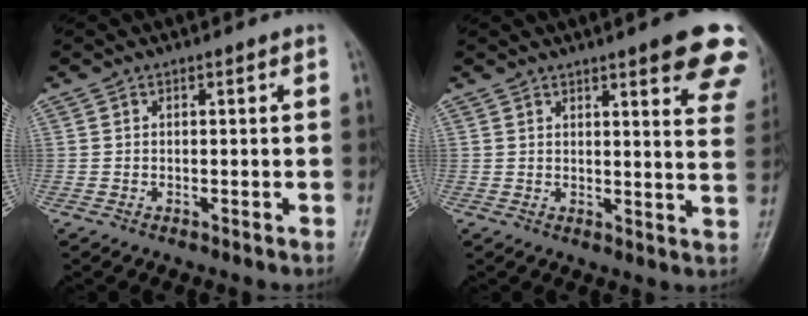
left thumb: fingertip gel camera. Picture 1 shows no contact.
{"total": 14.2, "force": [8.9, 3.1, 10.7], "torque": [-0.102, -0.036, 0.092]}